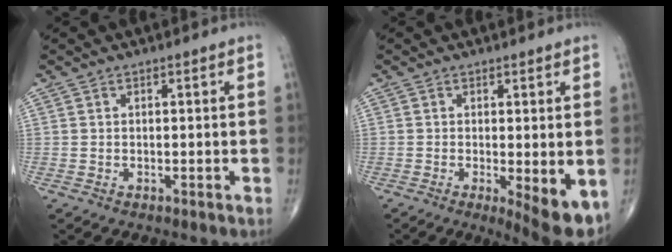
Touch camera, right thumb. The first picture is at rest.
{"total": 7.3, "force": [-1.8, 2.0, 6.8], "torque": [-0.093, -0.021, -0.023]}